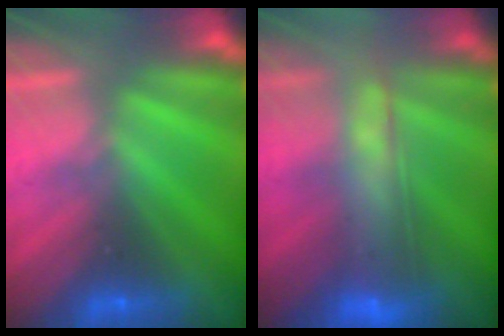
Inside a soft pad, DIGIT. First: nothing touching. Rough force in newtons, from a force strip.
{"total": 6.3}